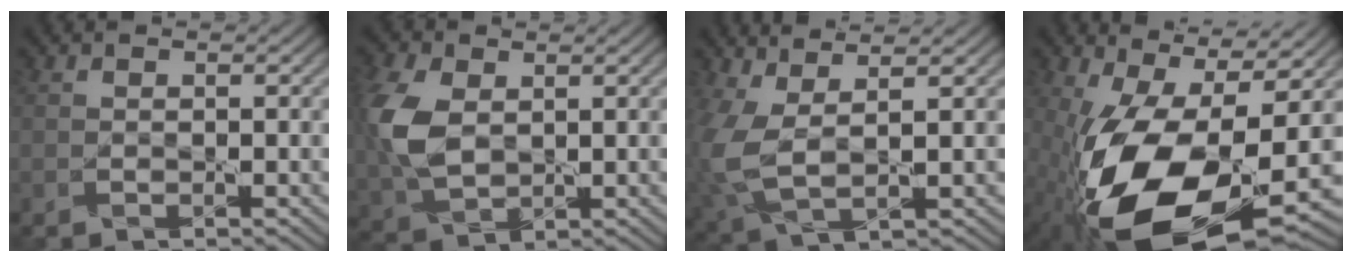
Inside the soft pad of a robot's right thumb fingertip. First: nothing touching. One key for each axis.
{"total": 8.7, "fx": 1.1, "fy": 5.7, "fz": 6.4, "tx": -0.192, "ty": 0.002, "tz": 0.025}
{"total": 6.8, "fx": 1.4, "fy": 3.1, "fz": 5.9, "tx": -0.157, "ty": -0.001, "tz": 0.025}
{"total": 19.3, "fx": -5.6, "fy": 8.6, "fz": 16.3, "tx": -0.320, "ty": -0.029, "tz": -0.087}